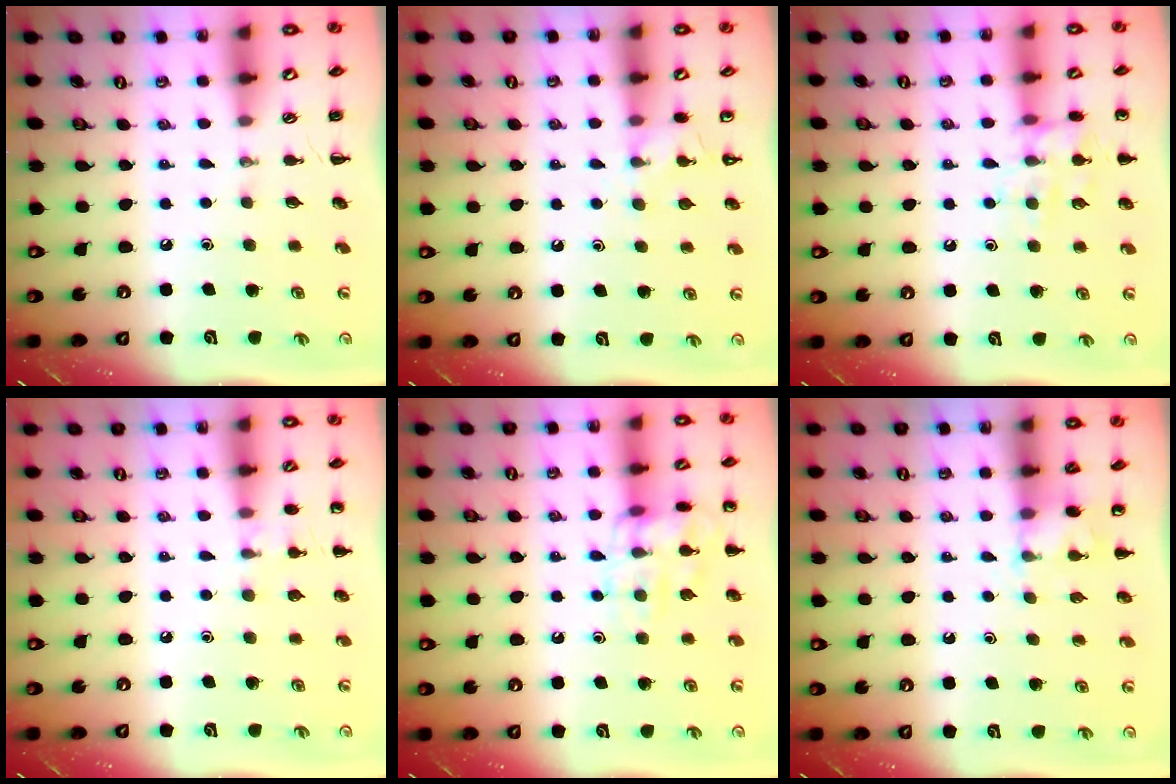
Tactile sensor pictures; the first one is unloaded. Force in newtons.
{"total": 7.4, "press": 7.3, "slide": 1.5}
{"total": 11.4, "press": 11.4, "slide": 1.1}
{"total": 6.4, "press": 6.0, "slide": 2.1}
{"total": 12.8, "press": 12.8, "slide": 0.3}
{"total": 5.5, "press": 5.2, "slide": 1.8}